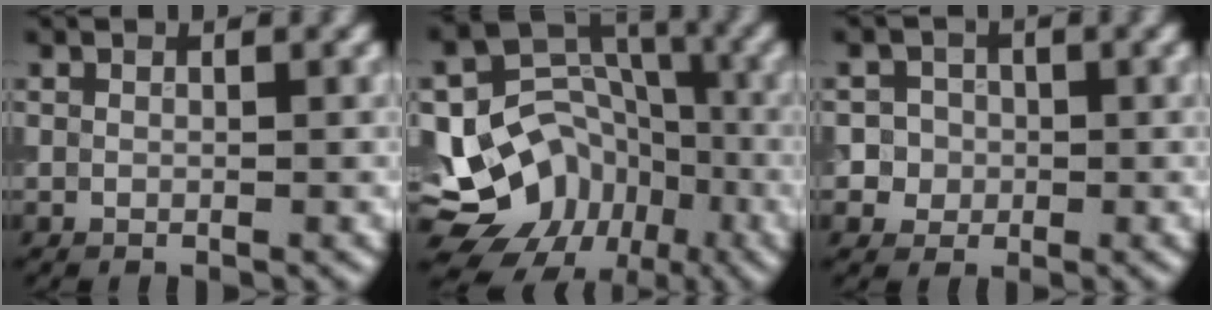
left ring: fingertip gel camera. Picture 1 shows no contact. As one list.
[{"total": 14.1, "force": [-6.4, 11.1, 6.0], "torque": [-0.094, -0.004, -0.104]}, {"total": 3.7, "force": [0.1, 3.6, 1.0], "torque": [0.012, 0.023, -0.009]}]